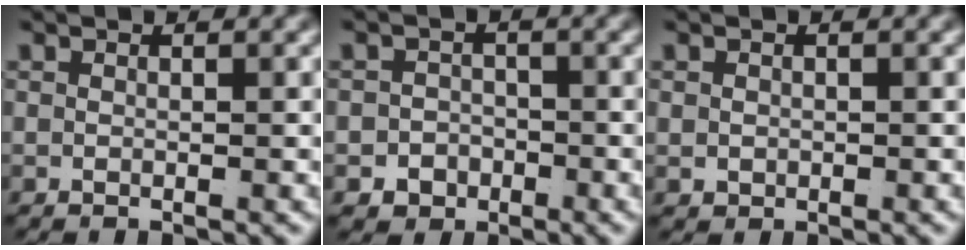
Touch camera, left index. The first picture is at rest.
{"total": 4.2, "force": [-2.1, 3.5, 0.7], "torque": [-0.004, -0.016, -0.035]}
{"total": 1.0, "force": [-0.1, 0.8, 0.5], "torque": [-0.020, -0.014, 0.009]}